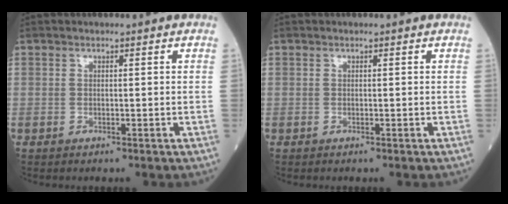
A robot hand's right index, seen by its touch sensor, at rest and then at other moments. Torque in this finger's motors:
{"motor_torque": [0.09, 0.09, 0.00, 0.00]}